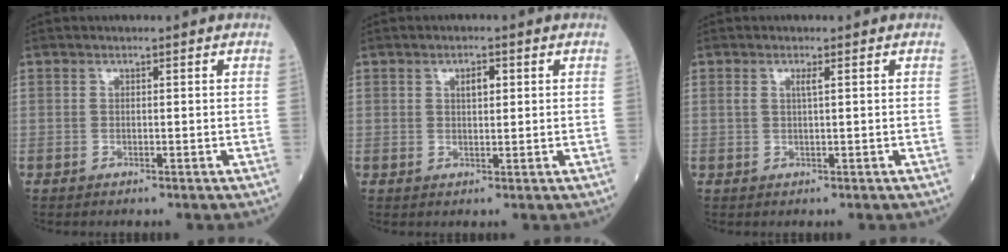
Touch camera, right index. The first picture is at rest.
{"total": 2.2, "force": [0.8, 0.9, 1.8], "torque": [-0.031, 0.000, 0.013]}
{"total": 1.1, "force": [0.4, -0.1, 1.0], "torque": [-0.025, 0.002, 0.007]}